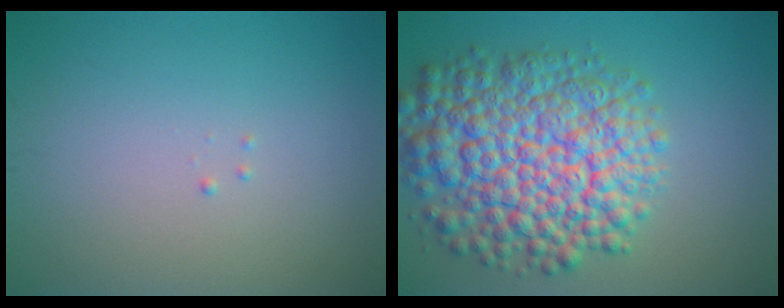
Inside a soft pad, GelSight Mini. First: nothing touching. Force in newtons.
{"total": 11.1, "press": 11.1, "slide": 0.3}